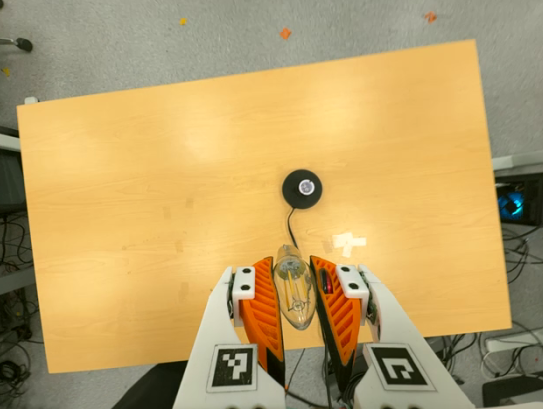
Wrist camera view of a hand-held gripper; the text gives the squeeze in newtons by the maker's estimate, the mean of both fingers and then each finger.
{"total": 18.2, "left": 19.7, "right": 16.8}